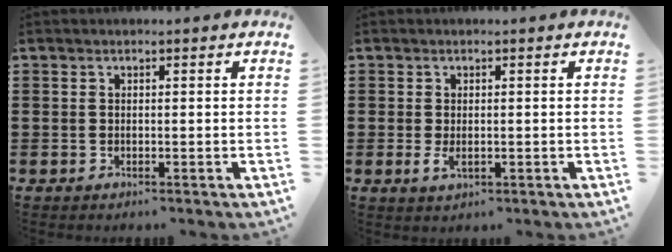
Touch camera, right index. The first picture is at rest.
{"total": 1.6, "force": [-0.1, 0.8, 1.4], "torque": [-0.029, -0.001, -0.001]}